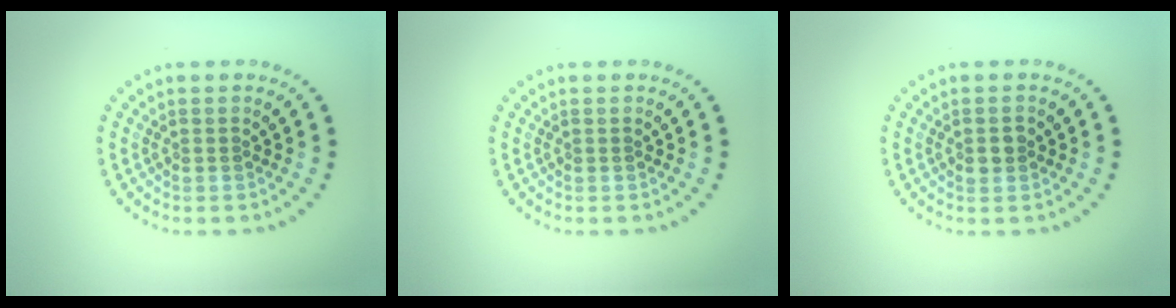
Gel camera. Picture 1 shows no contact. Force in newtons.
{"total": 0.0}
{"total": 0.9, "press": 0.9, "slide": 0.1}